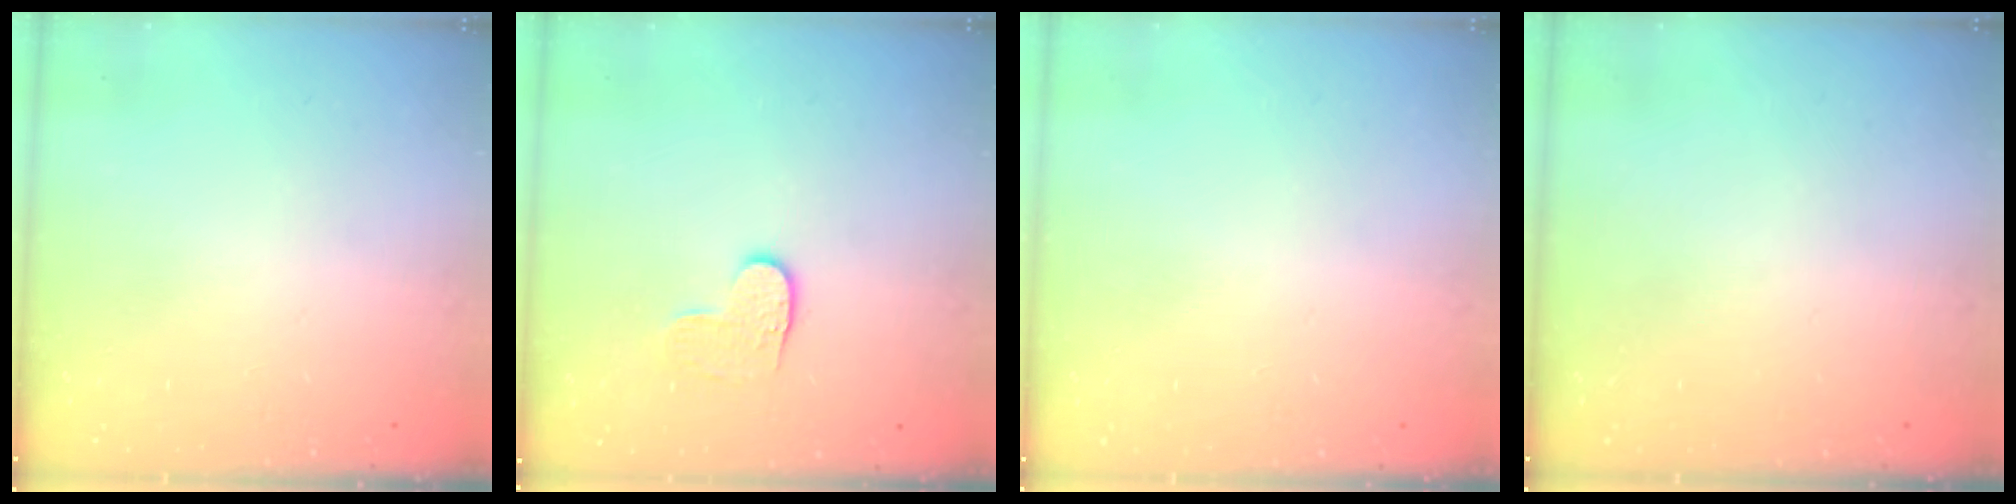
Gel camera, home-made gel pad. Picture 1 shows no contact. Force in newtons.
{"total": 4.0, "press": 3.9, "slide": 0.4}
{"total": 0.5, "press": 0.5, "slide": 0.1}
{"total": 0.0}